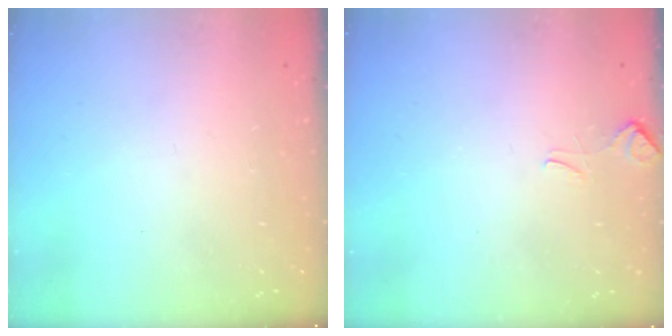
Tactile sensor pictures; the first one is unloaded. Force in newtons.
{"total": 3.2, "press": 3.1, "slide": 0.8}